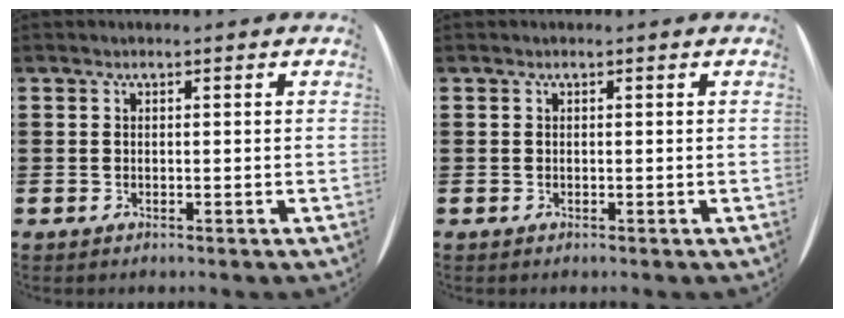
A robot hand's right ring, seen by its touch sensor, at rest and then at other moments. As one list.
[{"total": 0.0}]